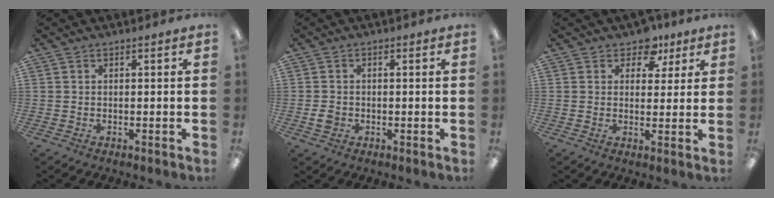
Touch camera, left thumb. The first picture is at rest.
{"total": 2.5, "force": [-0.6, 2.1, 1.1], "torque": [-0.010, 0.001, -0.013]}
{"total": 6.3, "force": [4.2, 4.0, 2.4], "torque": [-0.023, -0.020, 0.072]}